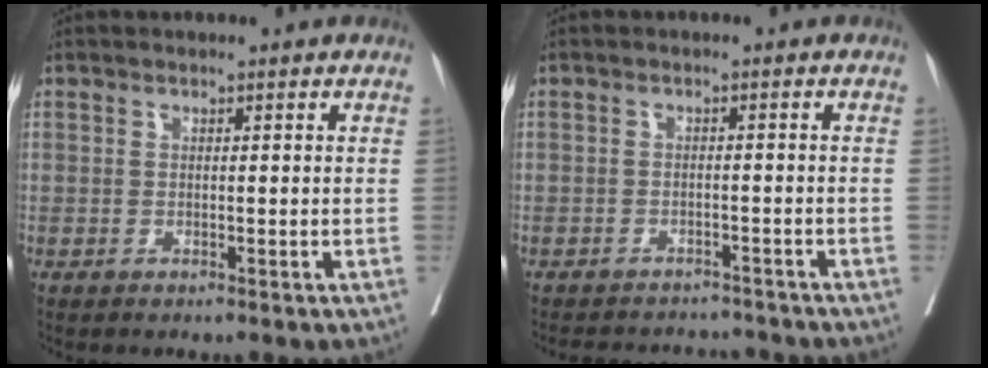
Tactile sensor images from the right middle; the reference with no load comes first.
{"total": 7.5, "force": [-7.2, 1.9, 0.6], "torque": [-0.005, 0.013, -0.092]}